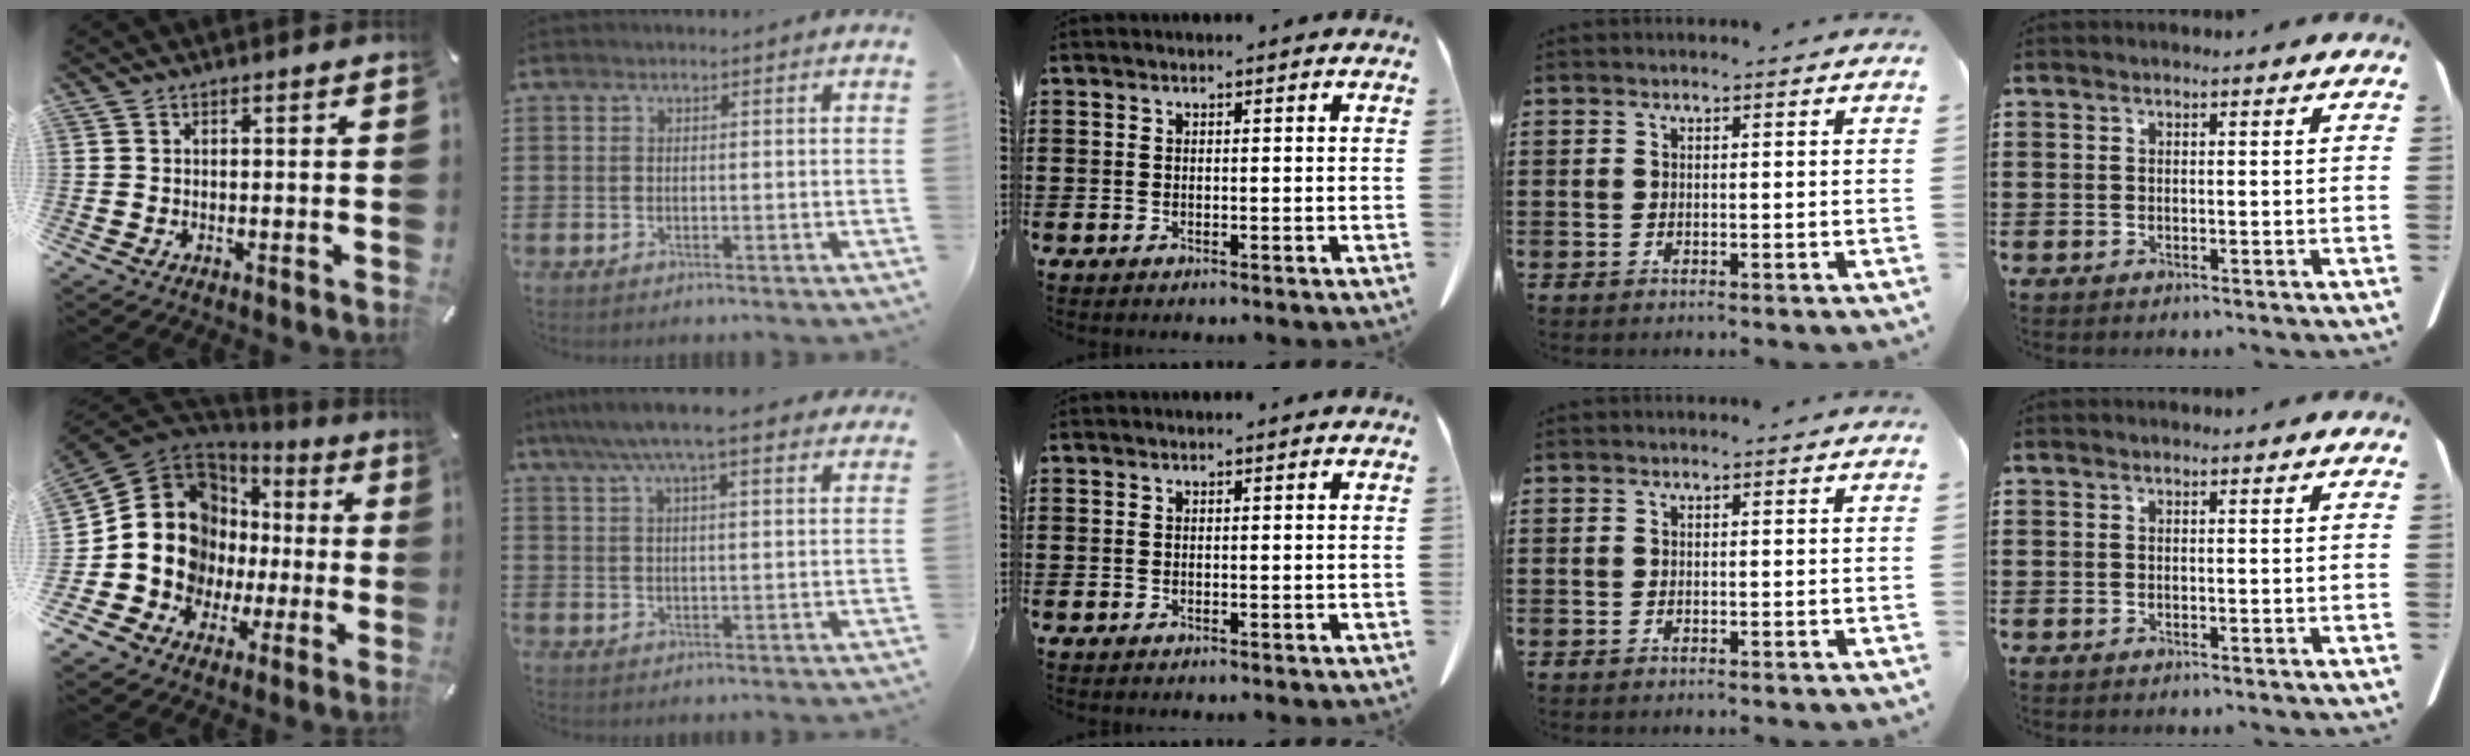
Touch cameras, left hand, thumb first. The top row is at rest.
{"thumb": {"total": 14.2, "force": [-0.7, 13.2, 5.1], "torque": [-0.122, -0.029, 0.000]}, "index": {"total": 7.9, "force": [6.4, 1.0, 4.6], "torque": [-0.105, -0.012, 0.113]}}